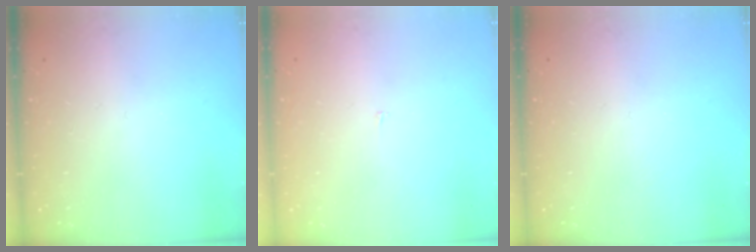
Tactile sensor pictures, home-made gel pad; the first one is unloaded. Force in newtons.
{"total": 2.2, "press": 2.2, "slide": 0.2}
{"total": 0.0}